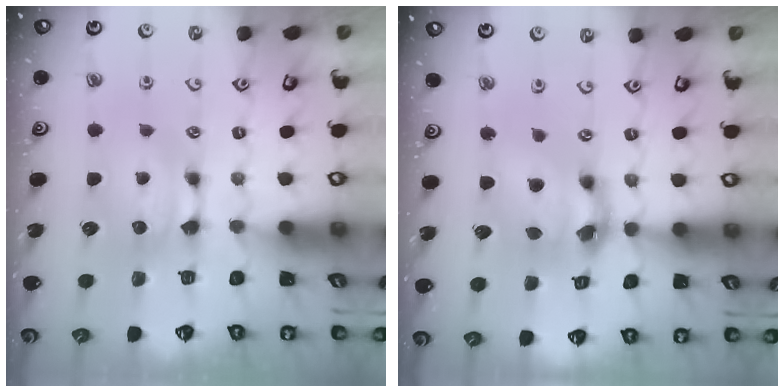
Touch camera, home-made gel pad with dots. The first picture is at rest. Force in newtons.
{"total": 7.4, "press": 7.1, "slide": 2.3}